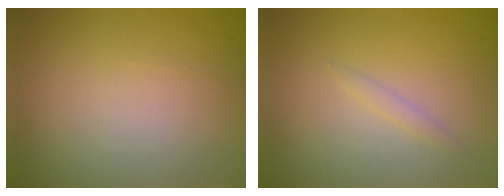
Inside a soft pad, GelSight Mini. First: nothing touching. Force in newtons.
{"total": 0.7, "press": 0.7, "slide": 0.1}